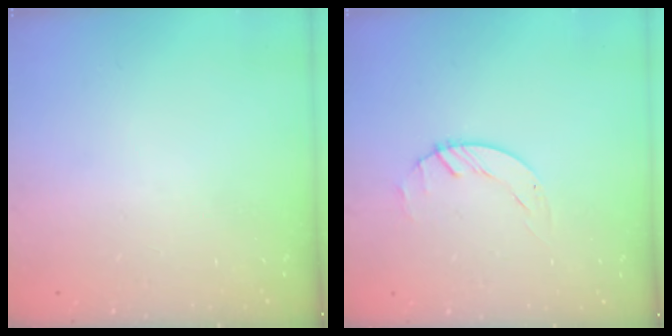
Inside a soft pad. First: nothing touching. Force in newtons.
{"total": 0.6, "press": 0.6, "slide": 0.1}